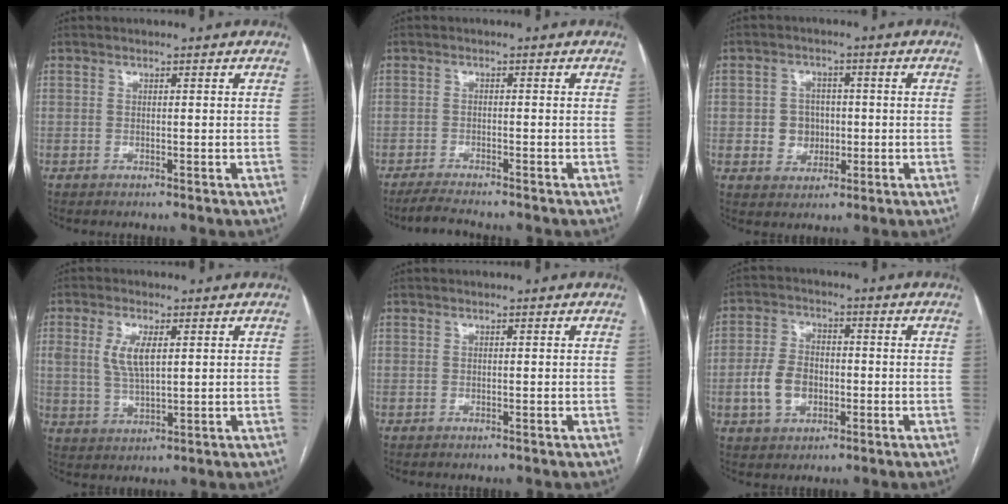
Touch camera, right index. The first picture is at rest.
{"total": 3.8, "force": [-3.5, 0.0, 1.5], "torque": [-0.031, -0.014, -0.058]}
{"total": 4.8, "force": [-0.3, 4.5, 1.7], "torque": [-0.025, 0.013, 0.001]}
{"total": 5.8, "force": [1.7, 2.3, 5.1], "torque": [-0.108, 0.003, 0.039]}
{"total": 0.0}
{"total": 7.1, "force": [-1.7, 5.0, 4.8], "torque": [-0.107, 0.014, -0.029]}